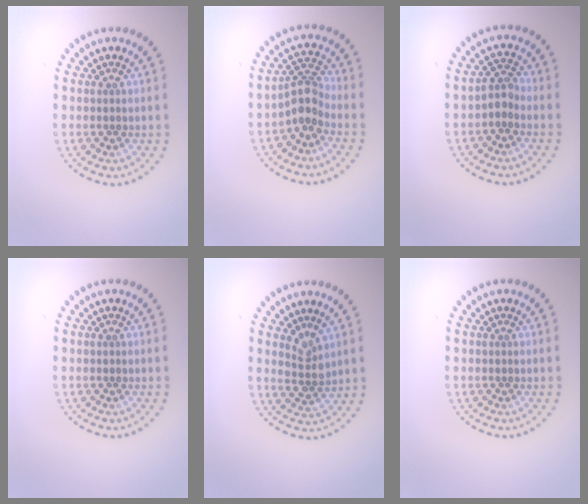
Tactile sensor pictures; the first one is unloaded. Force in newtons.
{"total": 3.0, "press": 2.2, "slide": 1.9}
{"total": 1.9, "press": 1.7, "slide": 0.9}
{"total": 0.0}
{"total": 2.1, "press": 1.7, "slide": 1.3}
{"total": 0.0}